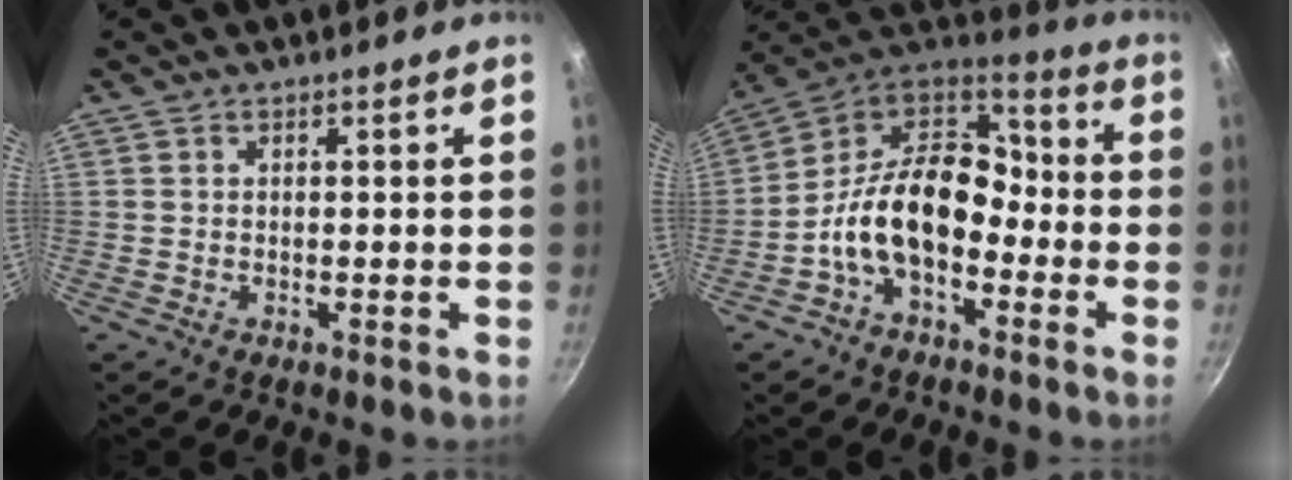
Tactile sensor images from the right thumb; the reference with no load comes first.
{"total": 16.6, "force": [-4.7, 10.7, 11.8], "torque": [-0.170, 0.065, -0.109]}